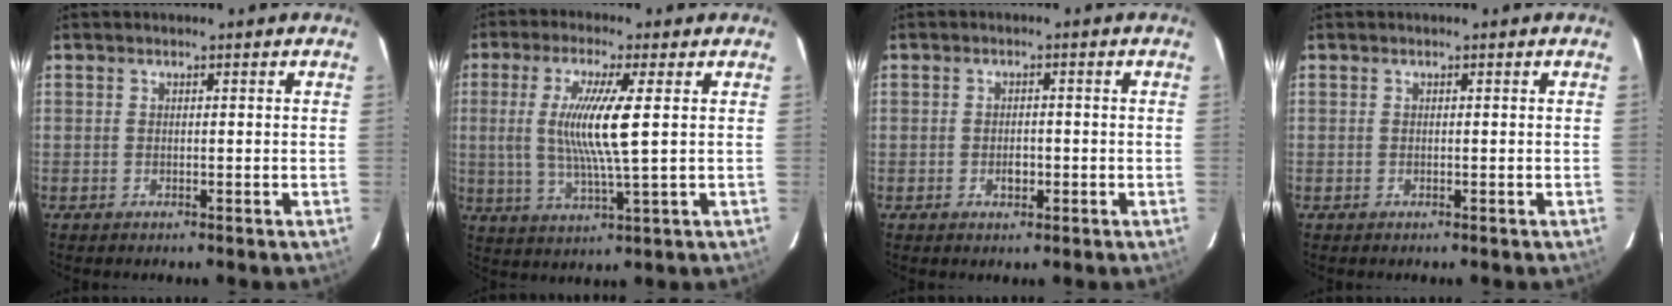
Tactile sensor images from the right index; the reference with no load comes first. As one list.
[{"total": 11.0, "force": [1.5, 0.6, 10.9], "torque": [-0.213, -0.008, 0.032]}, {"total": 2.3, "force": [-0.7, 1.6, 1.5], "torque": [-0.026, 0.003, -0.011]}, {"total": 0.0}]